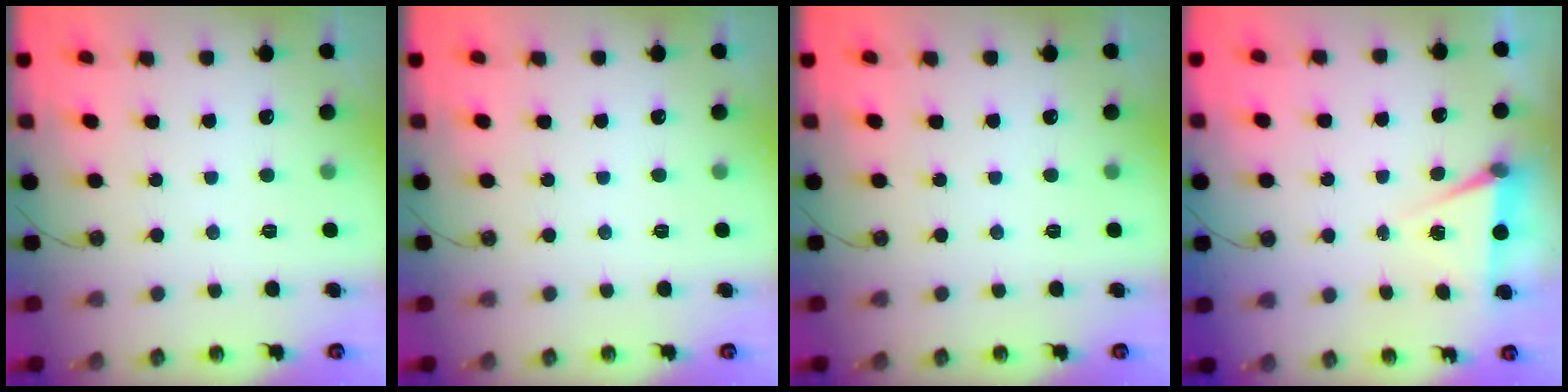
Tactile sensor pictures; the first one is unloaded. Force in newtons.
{"total": 0.0}
{"total": 0.0}
{"total": 5.2, "press": 2.6, "slide": 4.5}